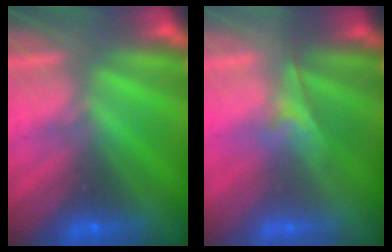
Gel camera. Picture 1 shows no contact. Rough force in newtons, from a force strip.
{"total": 2.0}